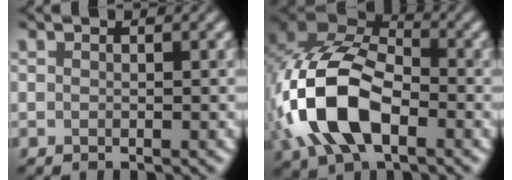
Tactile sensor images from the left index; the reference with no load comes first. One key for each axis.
{"total": 12.3, "fx": -3.8, "fy": 7.1, "fz": 9.2, "tx": -0.215, "ty": -0.001, "tz": -0.086}